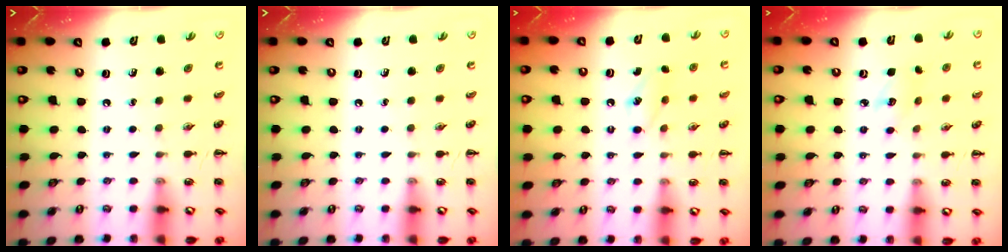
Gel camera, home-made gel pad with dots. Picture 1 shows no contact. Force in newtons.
{"total": 0.0}
{"total": 8.0, "press": 7.8, "slide": 1.8}
{"total": 4.7, "press": 4.6, "slide": 1.1}